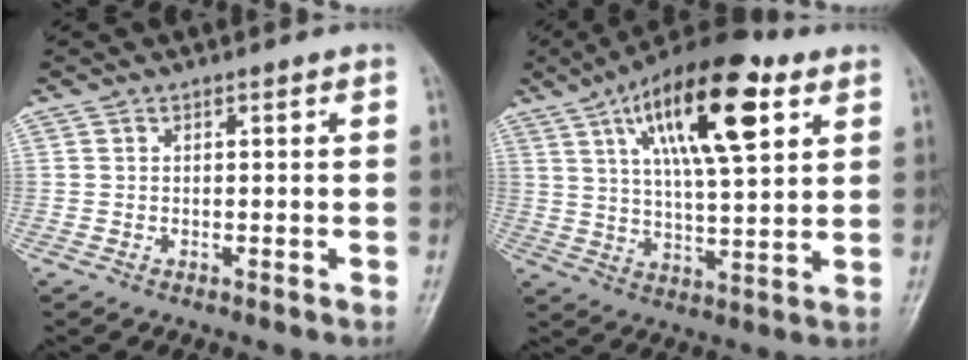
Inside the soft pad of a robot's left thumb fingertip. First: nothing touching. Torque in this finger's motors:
{"motor_torque": [2.02, 1.84, 1.64, -1.13, 0.23]}